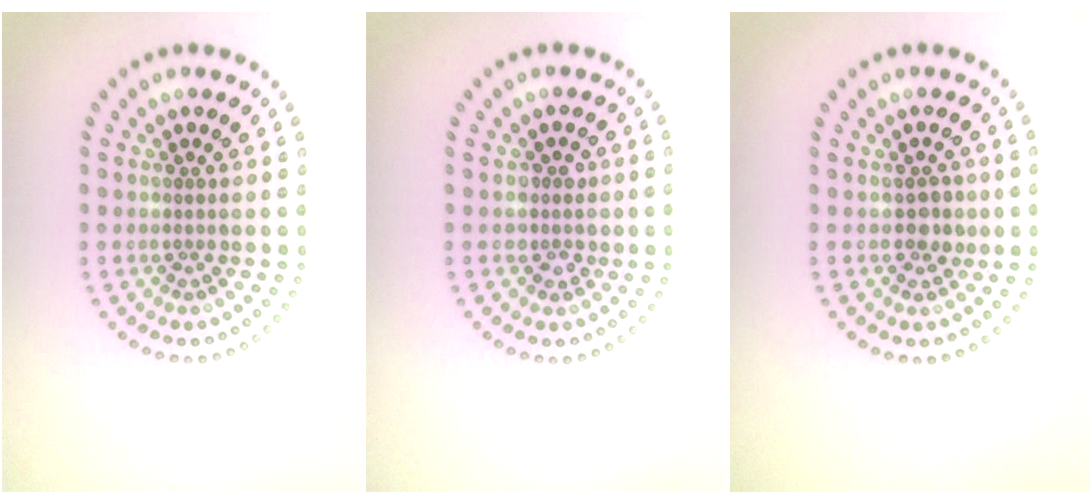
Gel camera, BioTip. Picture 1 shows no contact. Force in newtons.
{"total": 1.8, "press": 1.5, "slide": 0.9}
{"total": 1.7, "press": 1.6, "slide": 0.6}